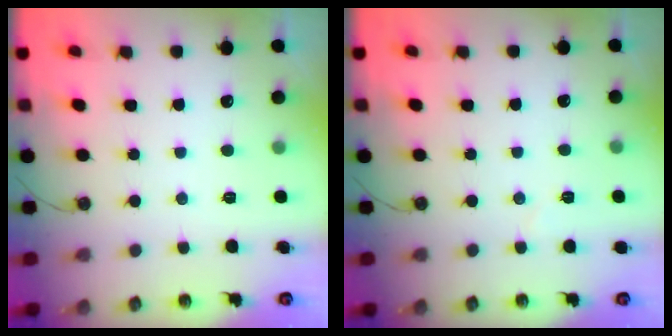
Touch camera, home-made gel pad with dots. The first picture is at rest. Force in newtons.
{"total": 3.7, "press": 3.1, "slide": 2.1}